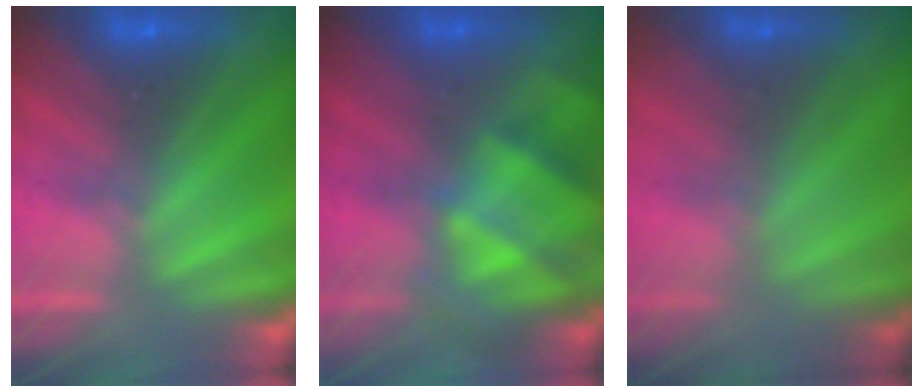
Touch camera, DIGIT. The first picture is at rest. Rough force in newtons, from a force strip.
{"total": 4.7}
{"total": 1.8}